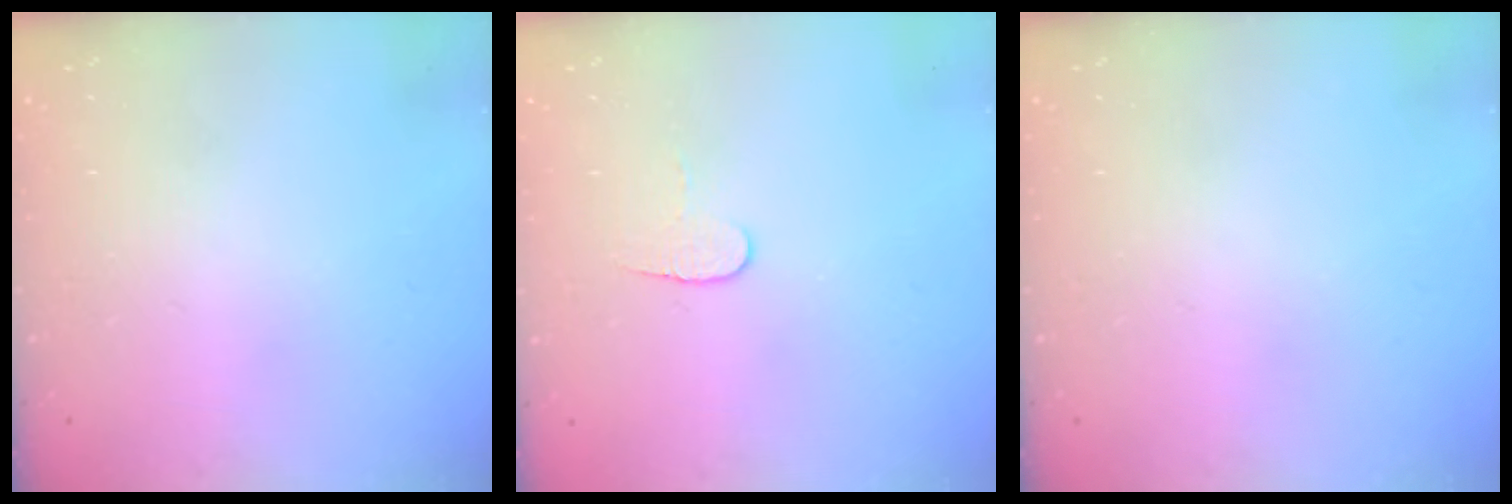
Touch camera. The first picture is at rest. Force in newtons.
{"total": 5.3, "press": 5.3, "slide": 0.5}
{"total": 0.0}